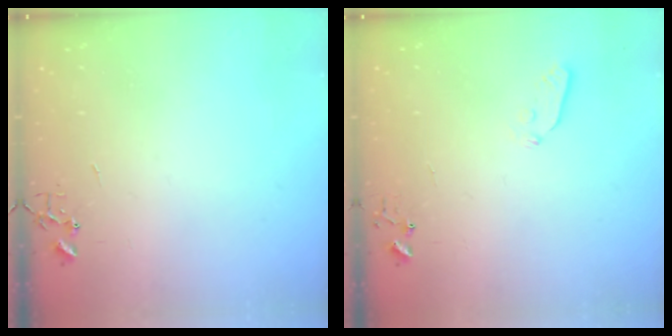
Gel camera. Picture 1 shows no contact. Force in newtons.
{"total": 3.5, "press": 3.5, "slide": 0.4}